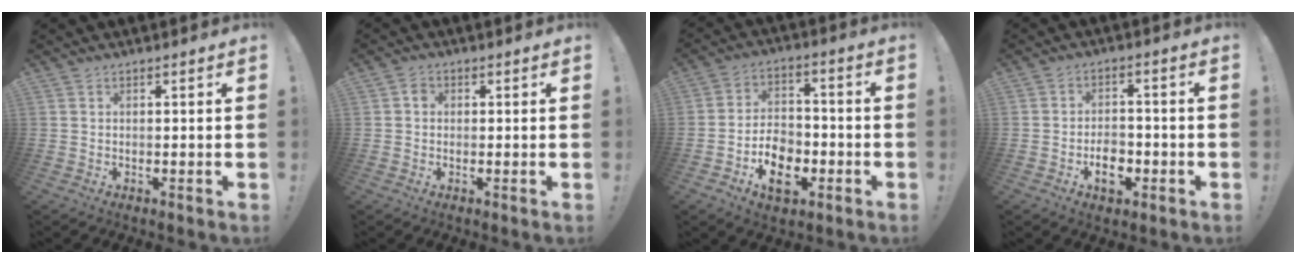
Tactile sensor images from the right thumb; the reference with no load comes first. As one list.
[{"total": 1.5, "force": [0.3, 1.0, 1.0], "torque": [-0.010, 0.002, 0.002]}, {"total": 12.1, "force": [-5.1, 8.4, 7.0], "torque": [-0.107, 0.035, -0.085]}, {"total": 7.4, "force": [-3.1, 5.0, 4.6], "torque": [-0.058, 0.014, -0.052]}]